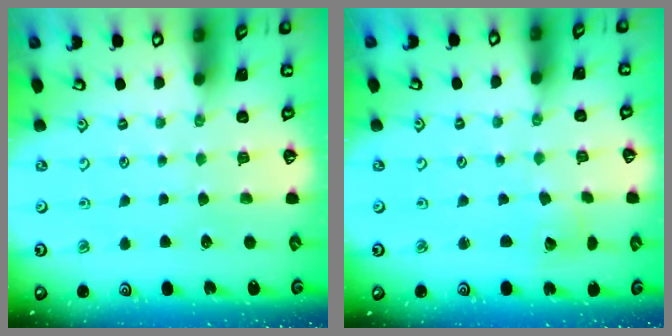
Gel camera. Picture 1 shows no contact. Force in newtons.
{"total": 2.2, "press": 2.2, "slide": 0.3}